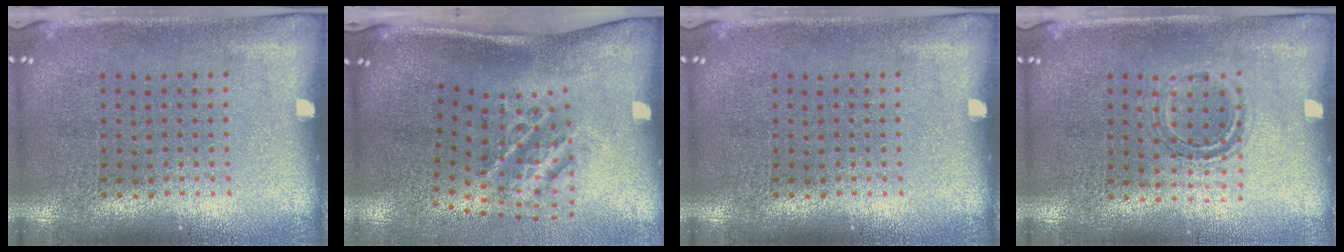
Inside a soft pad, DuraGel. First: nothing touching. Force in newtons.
{"total": 1.8, "press": 1.2, "slide": 1.3}
{"total": 0.0}
{"total": 1.1, "press": 1.0, "slide": 0.5}